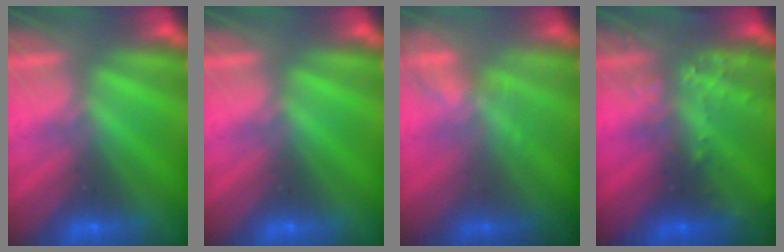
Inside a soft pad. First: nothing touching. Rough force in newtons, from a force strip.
{"total": 0.0}
{"total": 1.8}
{"total": 2.9}